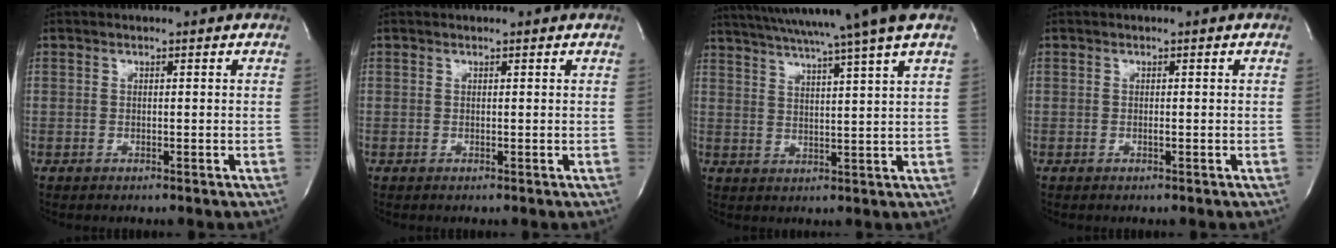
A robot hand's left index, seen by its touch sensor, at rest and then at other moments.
{"total": 0.7, "force": [0.7, 0.1, 0.1], "torque": [-0.006, 0.008, 0.012]}
{"total": 17.0, "force": [13.8, -1.8, 9.7], "torque": [-0.170, -0.007, 0.192]}
{"total": 0.0}